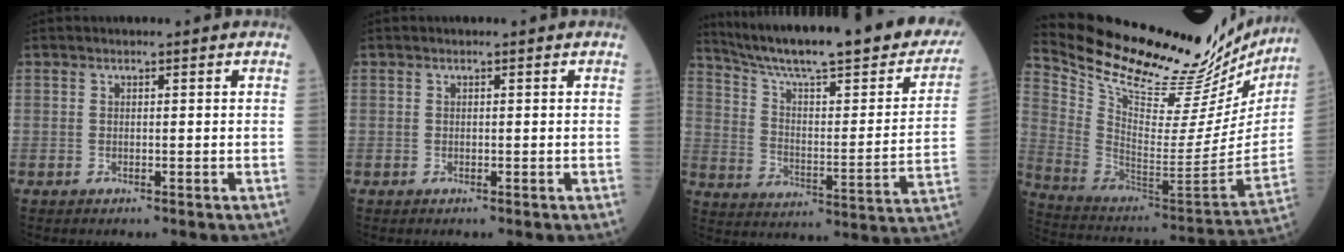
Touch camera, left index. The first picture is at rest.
{"total": 0.0}
{"total": 30.0, "force": [24.8, 4.0, 16.4], "torque": [-0.254, -0.055, 0.333]}
{"total": 31.5, "force": [28.0, 6.8, 12.8], "torque": [-0.220, -0.084, 0.393]}